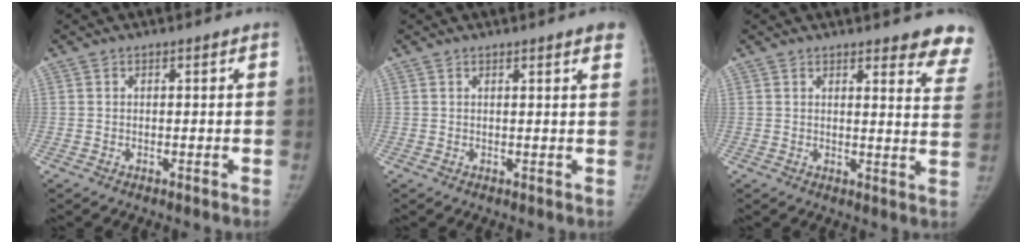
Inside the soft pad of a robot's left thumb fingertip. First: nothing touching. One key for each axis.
{"total": 3.3, "fx": 2.3, "fy": 0.4, "fz": 2.3, "tx": -0.021, "ty": -0.002, "tz": 0.020}
{"total": 10.3, "fx": 9.1, "fy": 2.4, "fz": 4.3, "tx": -0.007, "ty": -0.059, "tz": 0.076}